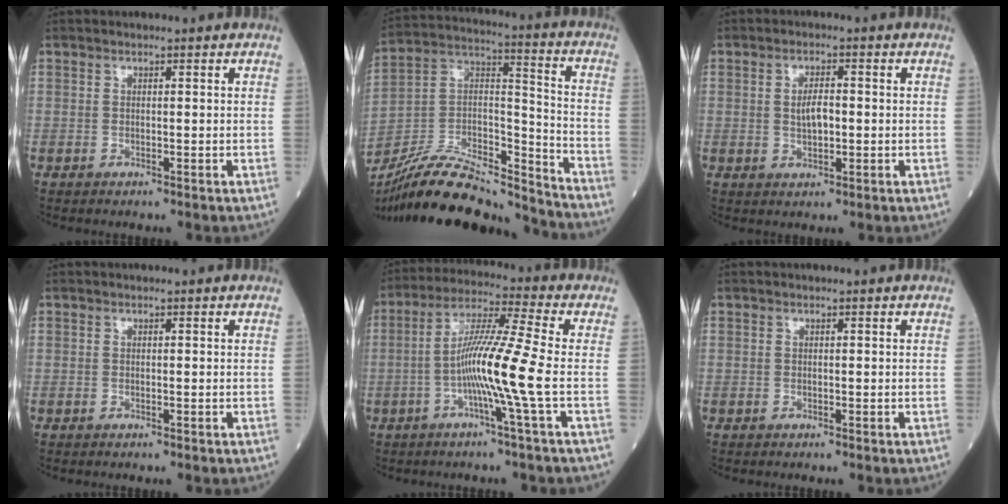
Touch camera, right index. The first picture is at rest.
{"total": 23.0, "force": [-21.1, 3.5, 8.4], "torque": [-0.169, 0.013, -0.361]}
{"total": 3.5, "force": [0.0, 1.4, 3.2], "torque": [-0.057, 0.003, 0.002]}
{"total": 0.0}
{"total": 10.6, "force": [-2.4, -1.8, 10.2], "torque": [-0.191, 0.003, -0.051]}
{"total": 0.0}